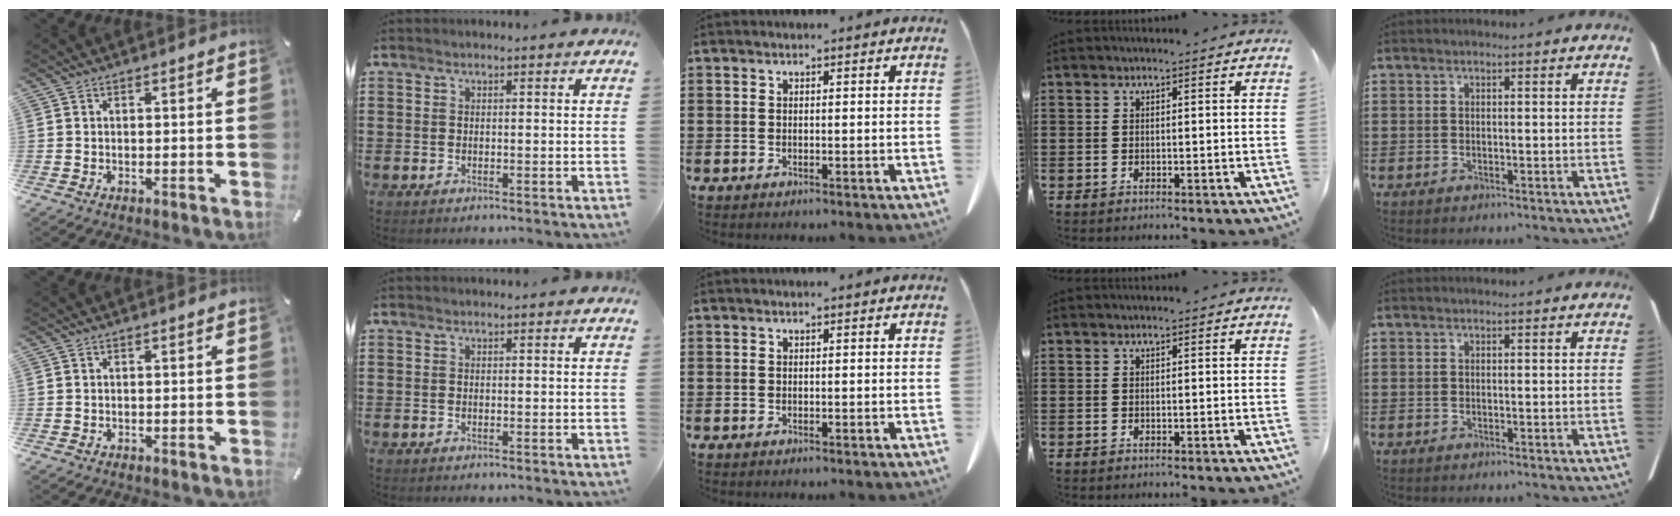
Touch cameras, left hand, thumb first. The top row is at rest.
{}